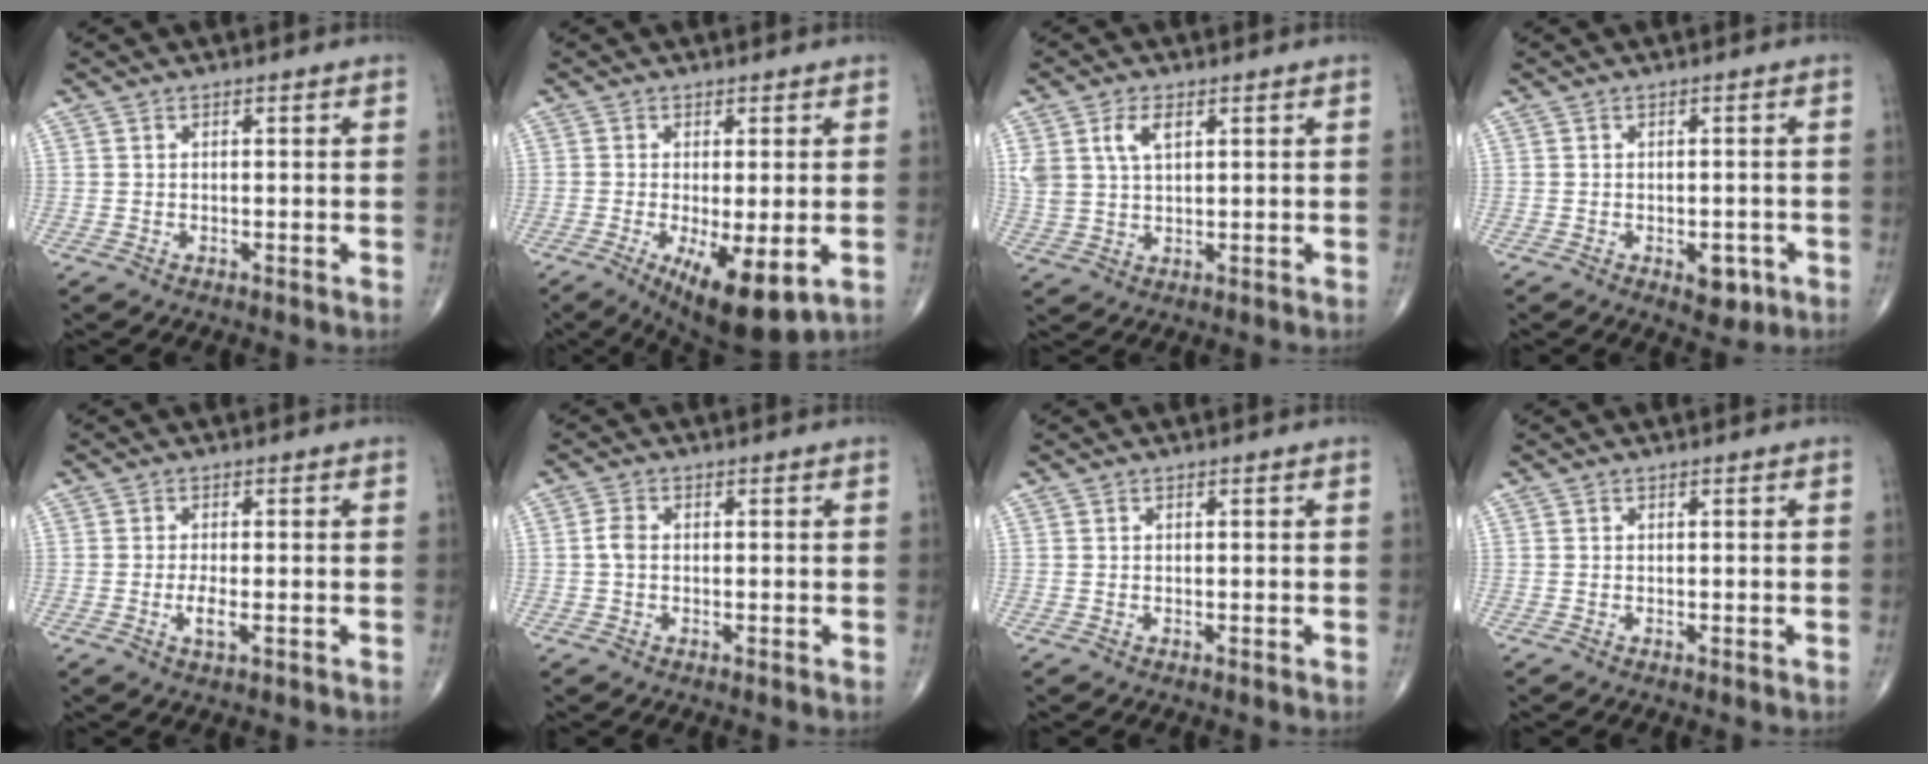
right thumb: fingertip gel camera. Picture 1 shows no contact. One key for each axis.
{"total": 11.1, "fx": -3.6, "fy": 3.6, "fz": 9.9, "tx": -0.155, "ty": -0.021, "tz": -0.046}
{"total": 6.1, "fx": 2.6, "fy": 3.3, "fz": 4.5, "tx": -0.091, "ty": -0.004, "tz": 0.055}
{"total": 4.1, "fx": -1.6, "fy": 2.3, "fz": 3.0, "tx": -0.020, "ty": 0.006, "tz": -0.012}
{"total": 2.8, "fx": -0.8, "fy": 0.8, "fz": 2.5, "tx": -0.053, "ty": -0.004, "tz": -0.014}
{"total": 2.1, "fx": -0.1, "fy": 1.4, "fz": 1.6, "tx": -0.032, "ty": 0.003, "tz": -0.007}
{"total": 0.0}
{"total": 0.0}